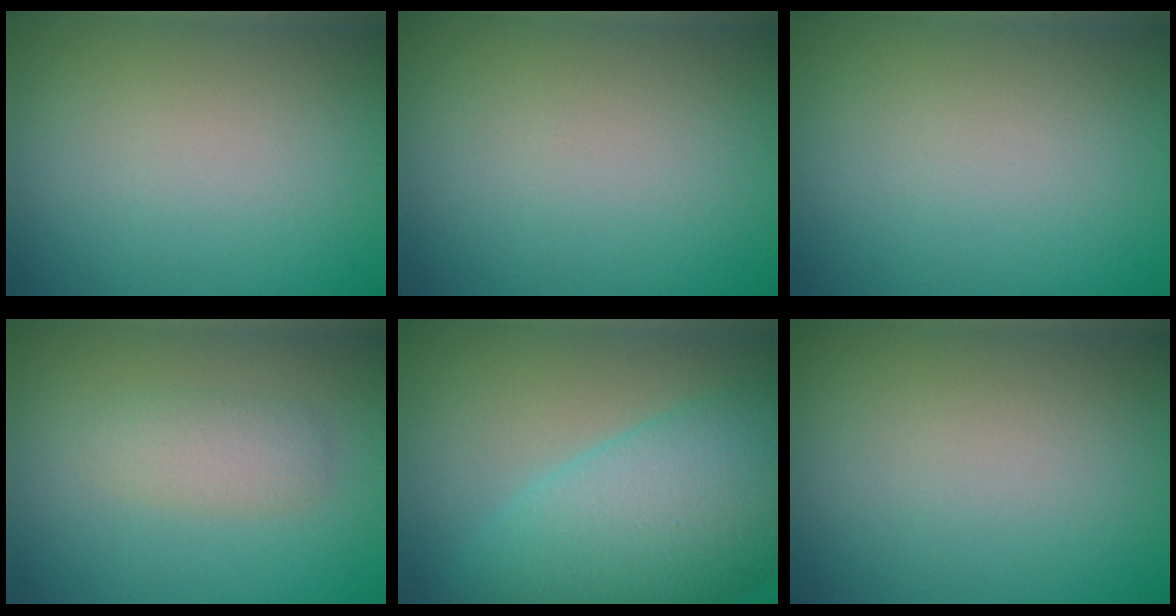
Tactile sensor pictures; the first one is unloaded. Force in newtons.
{"total": 0.0}
{"total": 0.0}
{"total": 2.0, "press": 2.0, "slide": 0.2}
{"total": 10.1, "press": 10.1, "slide": 0.3}
{"total": 0.0}